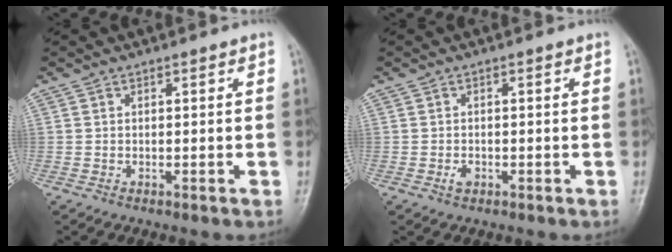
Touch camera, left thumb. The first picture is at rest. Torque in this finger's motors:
{"motor_torque": [-0.12, 0.09, 0.02, 0.02, 0.00]}